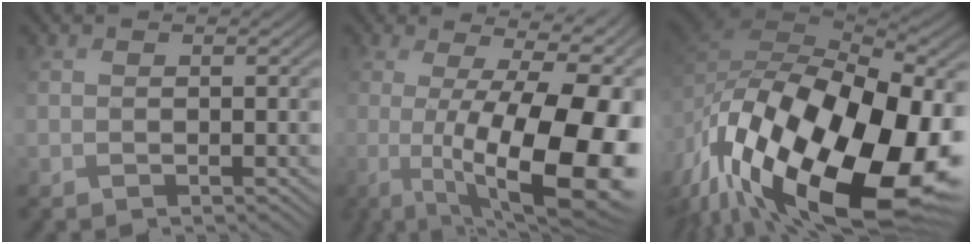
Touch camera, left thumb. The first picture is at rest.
{"total": 18.3, "force": [-2.0, 6.6, 16.9], "torque": [-0.233, -0.031, -0.013]}
{"total": 20.8, "force": [-4.7, 11.1, 17.0], "torque": [-0.315, -0.027, -0.064]}